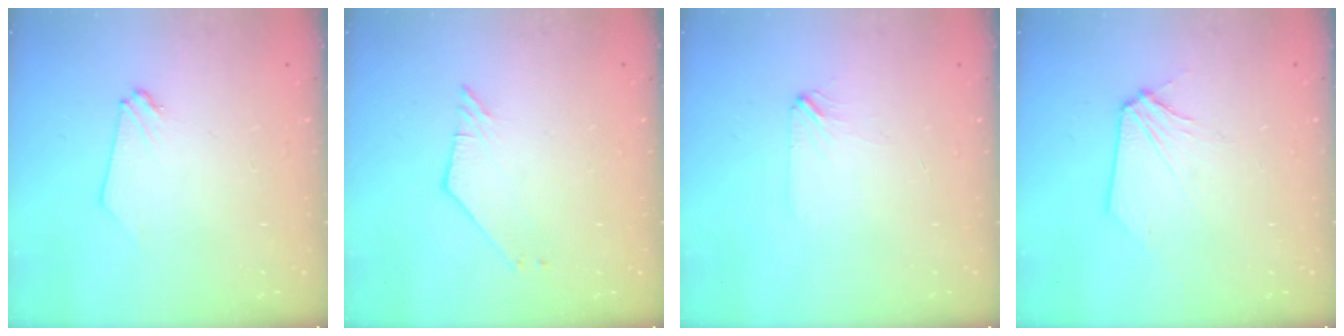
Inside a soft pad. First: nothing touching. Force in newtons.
{"total": 2.5, "press": 2.5, "slide": 0.1}
{"total": 1.9, "press": 1.8, "slide": 0.3}
{"total": 3.6, "press": 3.5, "slide": 0.7}